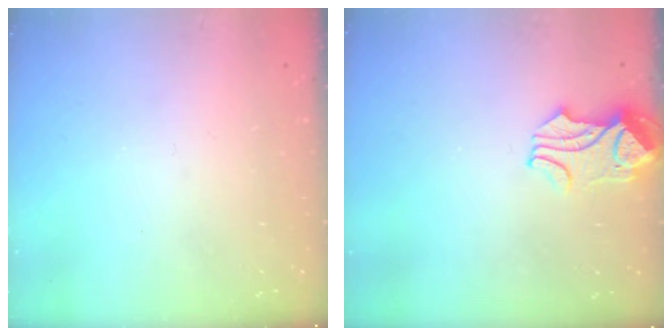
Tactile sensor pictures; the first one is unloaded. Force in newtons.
{"total": 2.1, "press": 1.8, "slide": 1.0}